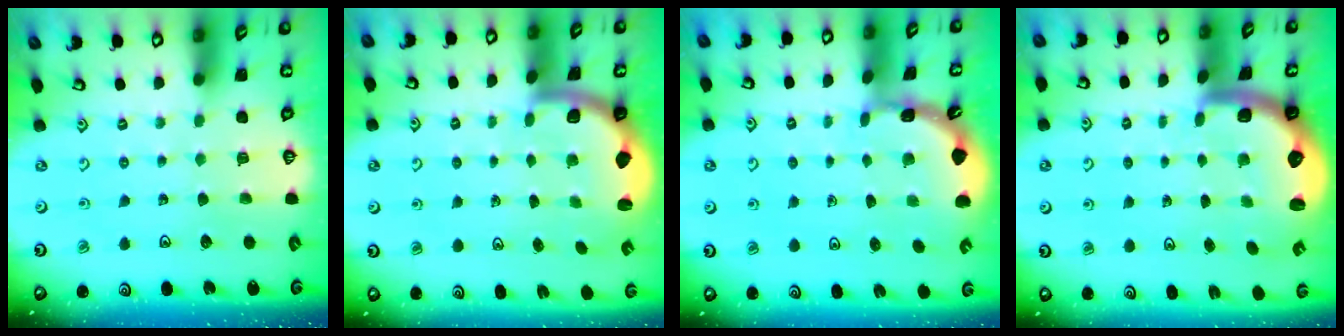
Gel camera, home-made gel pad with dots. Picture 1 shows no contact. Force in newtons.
{"total": 3.3, "press": 3.1, "slide": 1.2}
{"total": 1.6, "press": 1.6, "slide": 0.1}
{"total": 2.9, "press": 2.6, "slide": 1.4}